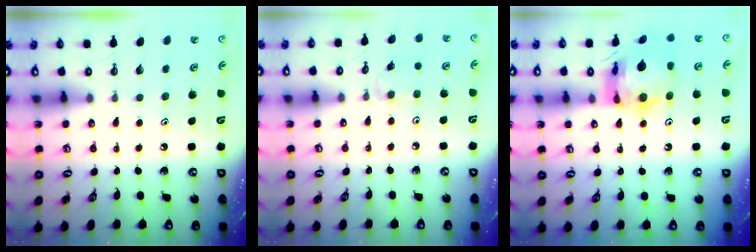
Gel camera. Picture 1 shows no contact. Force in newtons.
{"total": 1.1, "press": 1.0, "slide": 0.4}
{"total": 13.5, "press": 13.4, "slide": 1.6}